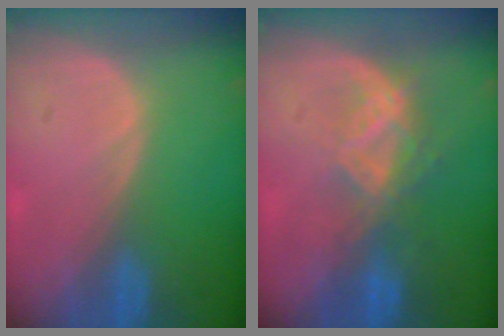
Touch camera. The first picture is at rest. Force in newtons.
{"total": 6.7, "press": 5.9, "slide": 3.2}